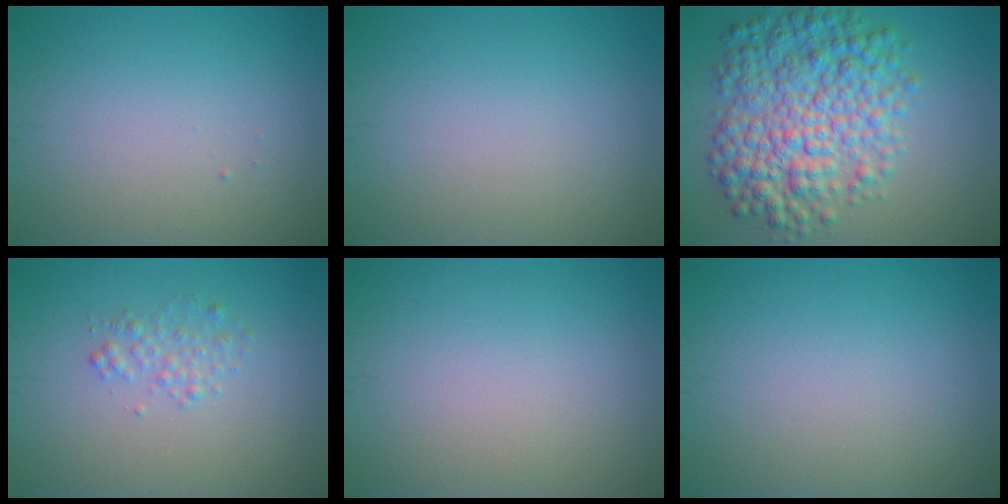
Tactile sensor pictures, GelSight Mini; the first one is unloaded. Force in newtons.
{"total": 0.0}
{"total": 8.9, "press": 8.9, "slide": 0.1}
{"total": 1.5, "press": 1.5, "slide": 0.0}
{"total": 0.0}
{"total": 0.0}